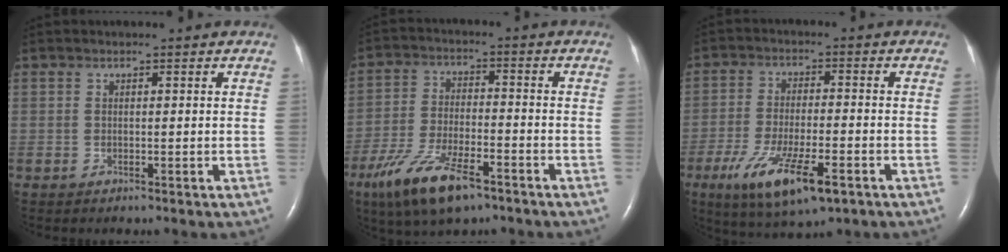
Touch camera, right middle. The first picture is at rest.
{"total": 11.9, "force": [-7.6, 3.5, 8.5], "torque": [-0.175, -0.019, -0.133]}
{"total": 11.8, "force": [-5.9, 2.8, 9.8], "torque": [-0.184, -0.026, -0.094]}